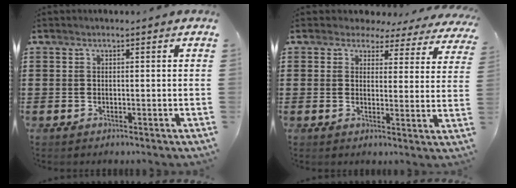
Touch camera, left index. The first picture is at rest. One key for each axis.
{"total": 3.3, "fx": 3.0, "fy": 1.4, "fz": 0.7, "tx": -0.023, "ty": -0.018, "tz": 0.049}